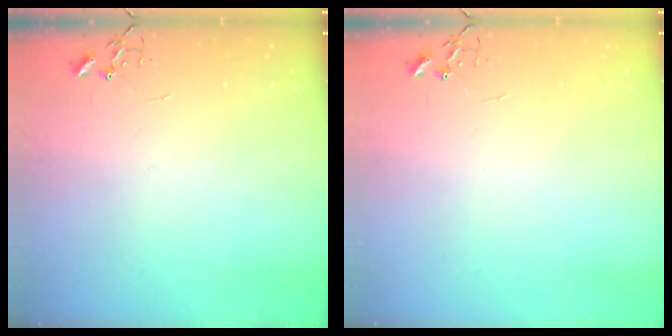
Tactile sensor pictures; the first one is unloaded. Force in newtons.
{"total": 0.0}